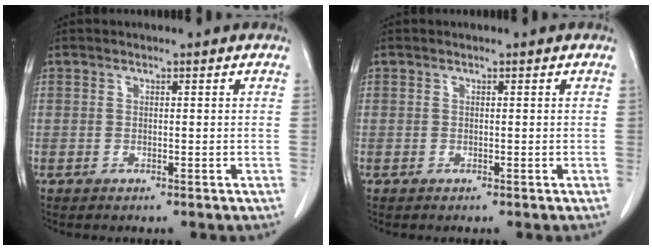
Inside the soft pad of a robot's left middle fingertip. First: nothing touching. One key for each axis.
{"total": 0.0}